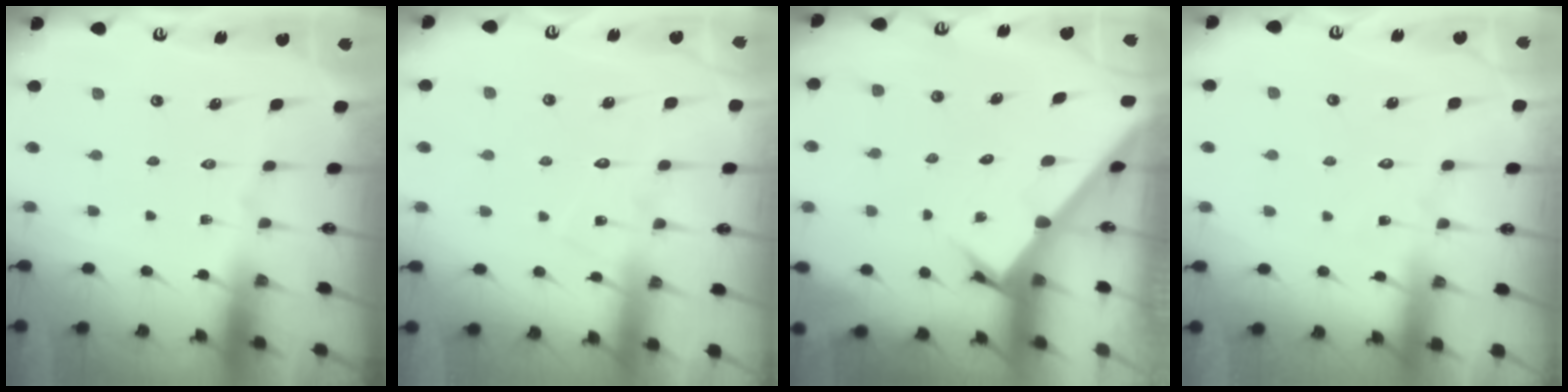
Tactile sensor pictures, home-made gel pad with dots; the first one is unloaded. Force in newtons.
{"total": 7.1, "press": 7.1, "slide": 0.5}
{"total": 2.9, "press": 2.9, "slide": 0.2}
{"total": 5.5, "press": 5.5, "slide": 0.5}